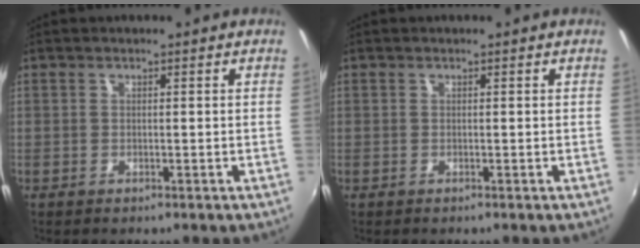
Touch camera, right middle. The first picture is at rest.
{"total": 0.0}